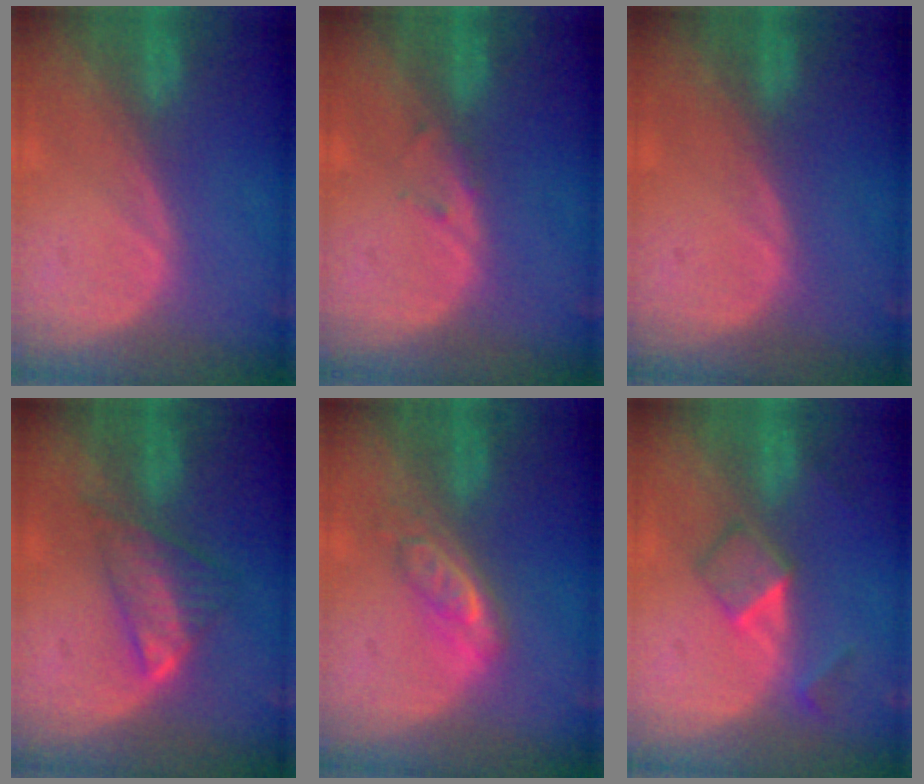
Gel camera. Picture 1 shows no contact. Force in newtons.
{"total": 0.8, "press": 0.8, "slide": 0.2}
{"total": 0.0}
{"total": 5.8, "press": 5.4, "slide": 2.3}
{"total": 5.0, "press": 4.5, "slide": 2.2}
{"total": 5.2, "press": 4.4, "slide": 2.7}